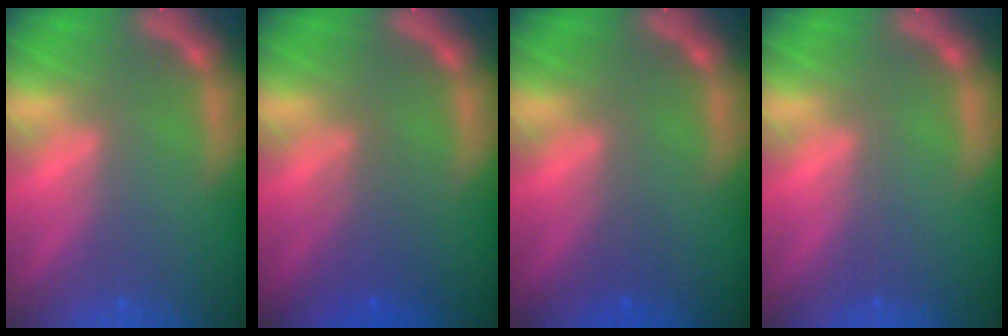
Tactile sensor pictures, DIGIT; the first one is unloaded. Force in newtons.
{"total": 3.0}
{"total": 0.9}
{"total": 0.0}